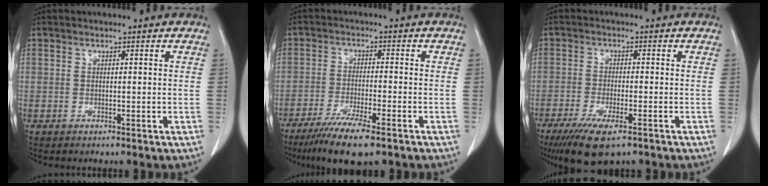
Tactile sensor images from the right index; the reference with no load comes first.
{"total": 9.1, "force": [-6.4, 0.7, 6.4], "torque": [-0.107, -0.022, -0.103]}
{"total": 8.9, "force": [-5.9, 2.0, 6.3], "torque": [-0.109, -0.021, -0.092]}